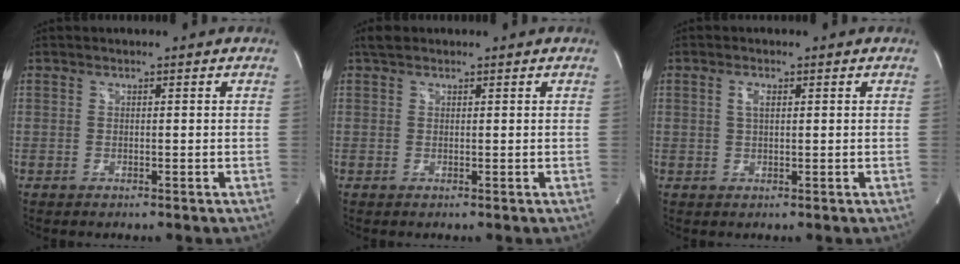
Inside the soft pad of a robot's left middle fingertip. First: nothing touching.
{"total": 1.6, "force": [1.3, 0.8, 0.6], "torque": [-0.014, 0.015, 0.023]}
{"total": 1.7, "force": [0.6, 0.5, 1.5], "torque": [-0.031, 0.002, 0.012]}